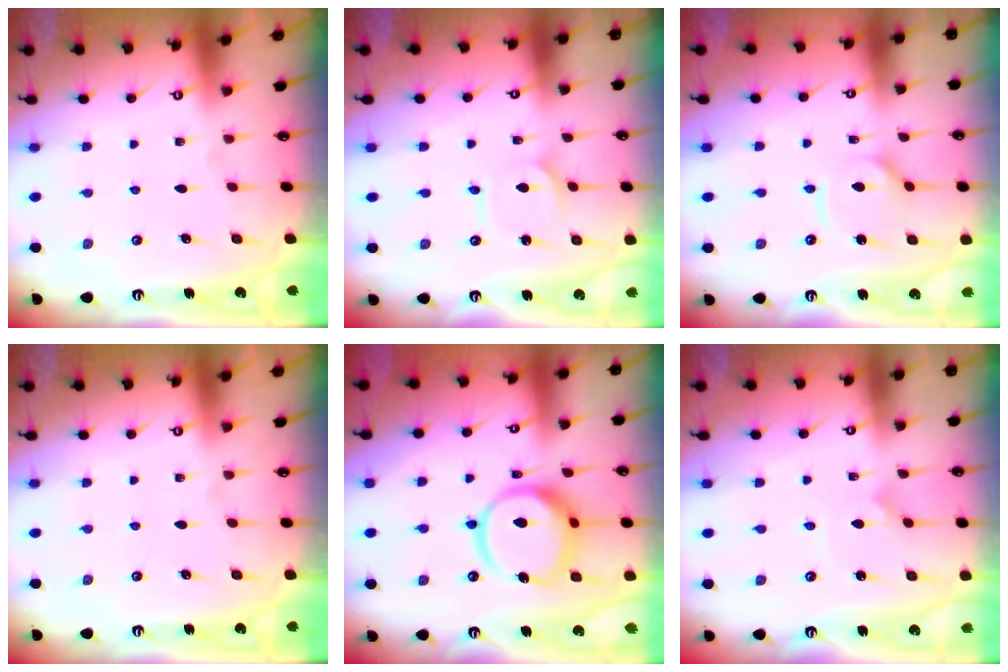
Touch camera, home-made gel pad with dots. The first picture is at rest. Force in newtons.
{"total": 2.1, "press": 2.1, "slide": 0.3}
{"total": 5.9, "press": 5.9, "slide": 0.7}
{"total": 0.0}
{"total": 15.8, "press": 15.8, "slide": 1.6}
{"total": 1.6, "press": 1.6, "slide": 0.1}